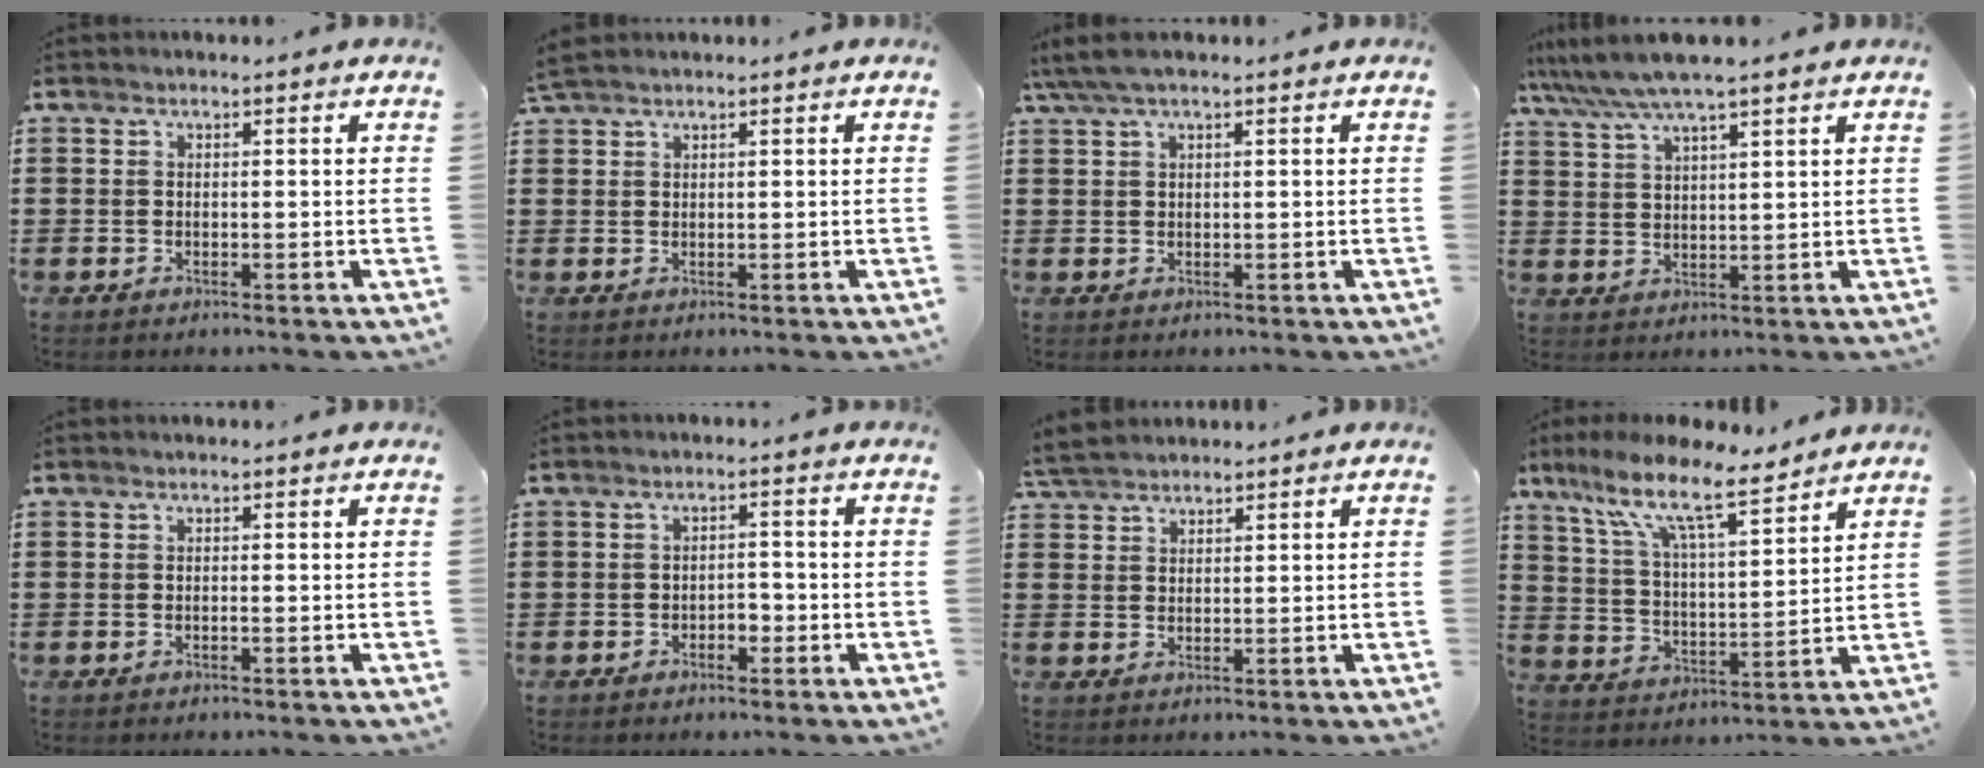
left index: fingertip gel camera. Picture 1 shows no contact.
{"total": 1.8, "force": [1.5, 0.4, 0.8], "torque": [-0.019, 0.003, 0.029]}
{"total": 3.8, "force": [3.2, 1.1, 1.9], "torque": [-0.044, 0.003, 0.060]}
{"total": 6.2, "force": [5.2, 0.3, 3.5], "torque": [-0.081, -0.016, 0.091]}
{"total": 0.0}
{"total": 2.0, "force": [-1.1, 1.2, 1.2], "torque": [-0.027, 0.003, -0.026]}
{"total": 3.4, "force": [3.2, 0.8, 0.8], "torque": [-0.027, 0.000, 0.062]}
{"total": 11.3, "force": [8.5, 1.9, 7.2], "torque": [-0.165, -0.037, 0.143]}